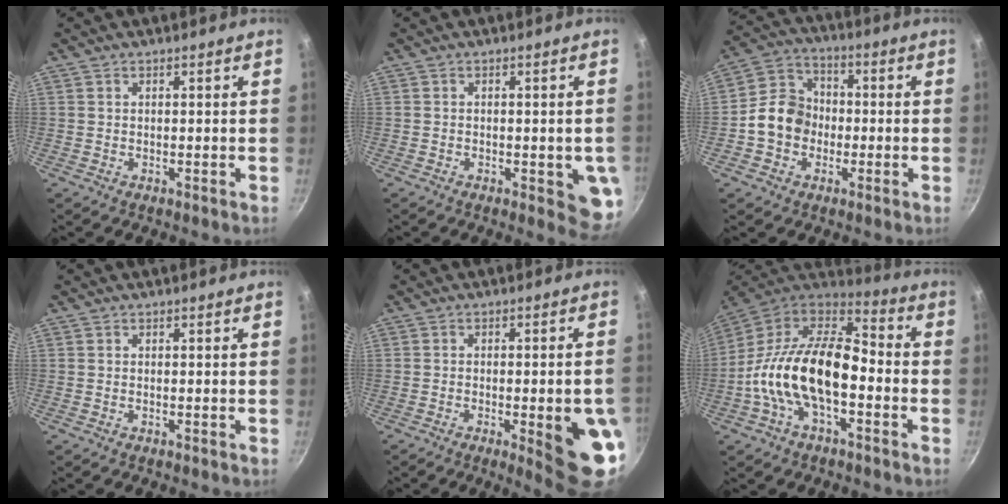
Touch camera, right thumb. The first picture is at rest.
{"total": 7.1, "force": [-1.7, 2.9, 6.3], "torque": [-0.045, -0.001, -0.019]}
{"total": 10.3, "force": [-1.9, 8.7, 5.1], "torque": [-0.059, 0.029, -0.052]}
{"total": 0.0}
{"total": 12.3, "force": [-3.4, 3.1, 11.4], "torque": [-0.119, 0.012, -0.037]}
{"total": 20.9, "force": [-4.3, 11.2, 17.1], "torque": [-0.293, 0.051, -0.093]}